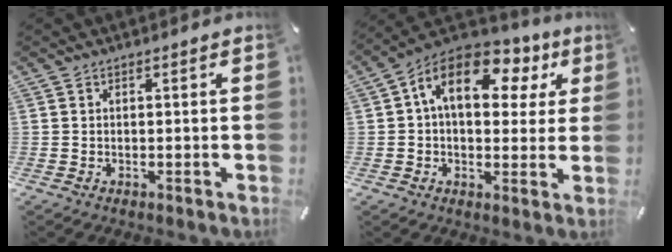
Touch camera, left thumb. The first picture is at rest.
{"total": 14.8, "force": [5.4, 8.9, 10.5], "torque": [-0.160, -0.010, 0.090]}